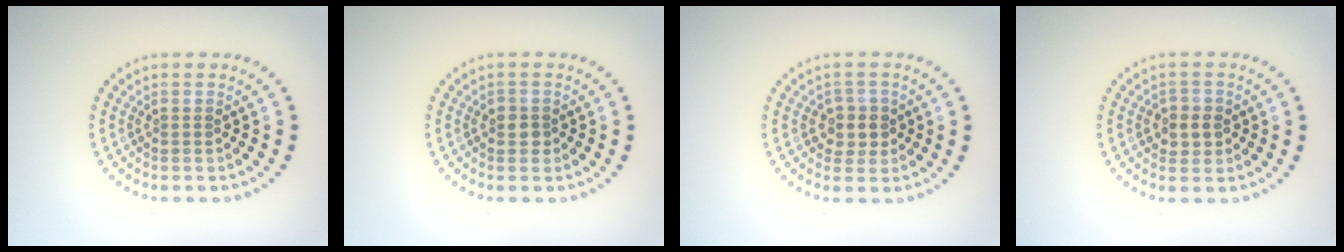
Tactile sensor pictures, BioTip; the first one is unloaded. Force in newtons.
{"total": 1.3, "press": 1.3, "slide": 0.4}
{"total": 2.1, "press": 1.9, "slide": 0.8}
{"total": 2.1, "press": 2.0, "slide": 0.5}